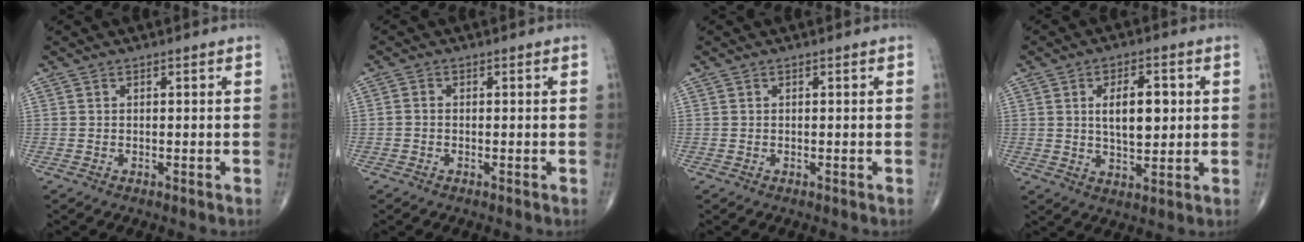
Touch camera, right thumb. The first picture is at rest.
{"total": 0.7, "force": [-0.2, 0.5, 0.4], "torque": [-0.005, 0.000, -0.008]}
{"total": 0.0}
{"total": 8.9, "force": [1.5, 4.4, 7.6], "torque": [-0.105, -0.006, 0.027]}